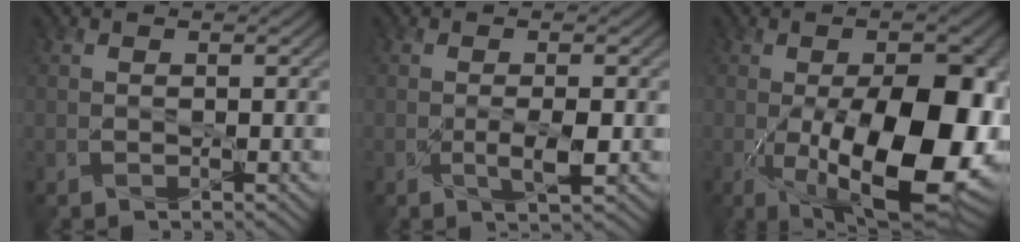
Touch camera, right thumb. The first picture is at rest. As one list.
[{"total": 2.6, "force": [-0.6, 0.7, 2.4], "torque": [-0.048, -0.003, -0.008]}, {"total": 17.9, "force": [-3.5, 7.7, 15.8], "torque": [-0.227, -0.025, -0.043]}]